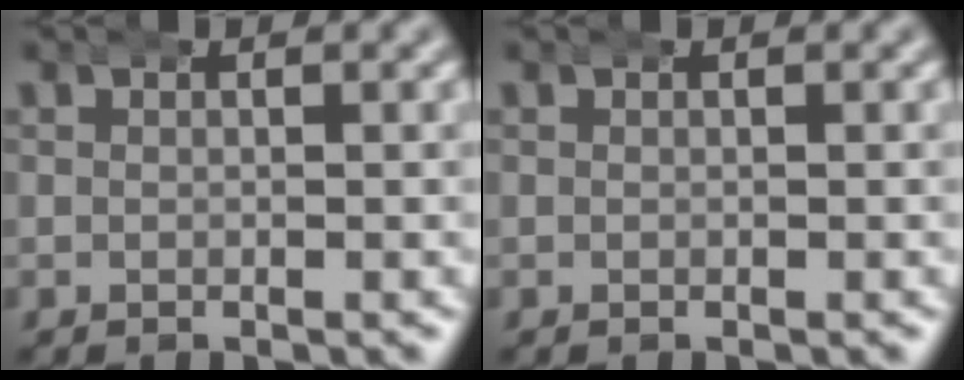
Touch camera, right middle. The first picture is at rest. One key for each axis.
{"total": 0.0}